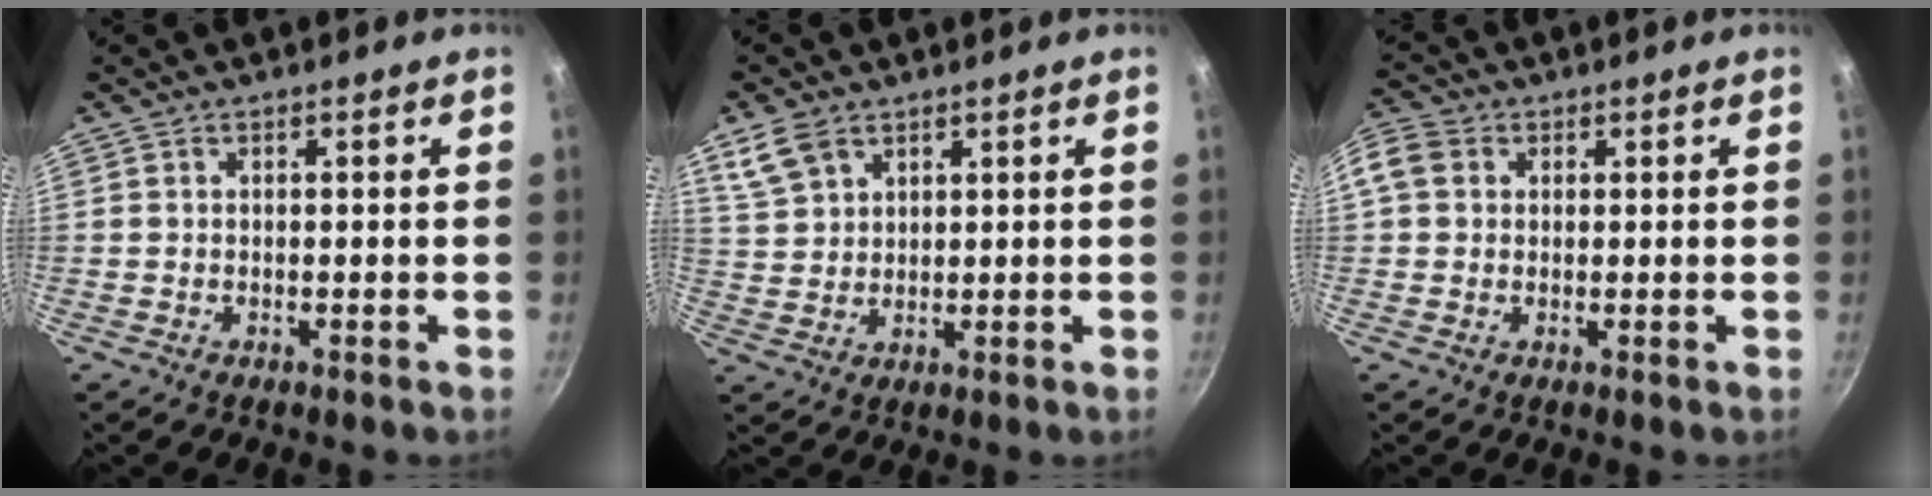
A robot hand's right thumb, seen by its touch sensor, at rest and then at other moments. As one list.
[{"total": 6.0, "force": [3.8, 3.8, 2.8], "torque": [-0.046, -0.007, 0.087]}, {"total": 5.6, "force": [1.3, 4.7, 2.9], "torque": [-0.053, 0.007, 0.010]}]